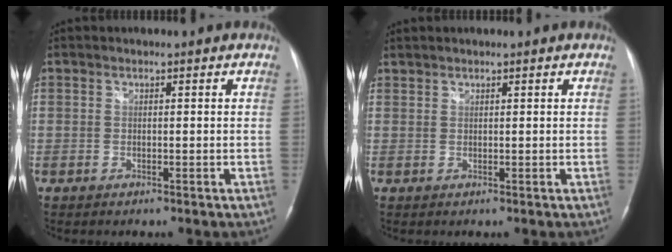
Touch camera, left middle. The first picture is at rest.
{"total": 0.8, "force": [0.8, 0.0, 0.0], "torque": [-0.007, 0.009, 0.022]}